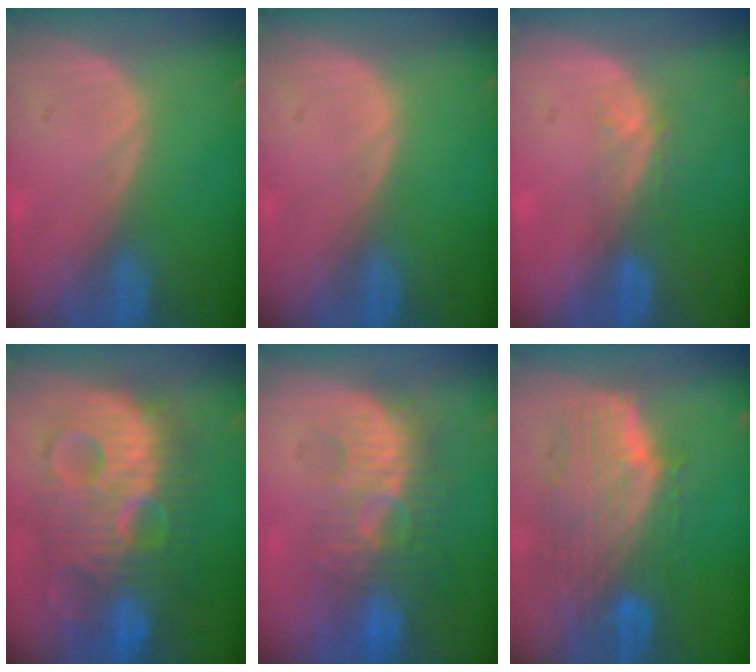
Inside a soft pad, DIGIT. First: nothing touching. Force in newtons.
{"total": 0.0}
{"total": 2.8, "press": 2.1, "slide": 1.7}
{"total": 13.3, "press": 13.2, "slide": 1.3}
{"total": 9.4, "press": 8.9, "slide": 2.9}
{"total": 10.0, "press": 8.9, "slide": 4.7}